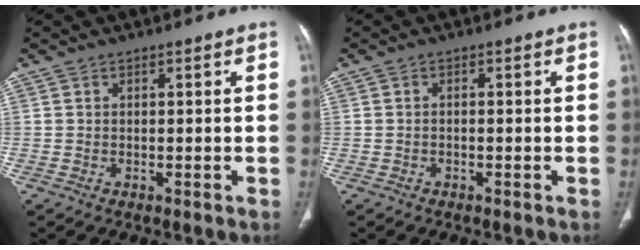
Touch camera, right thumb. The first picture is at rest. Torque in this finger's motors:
{"motor_torque": [-0.16, 0.27, -0.29, 0.16, 0.04]}